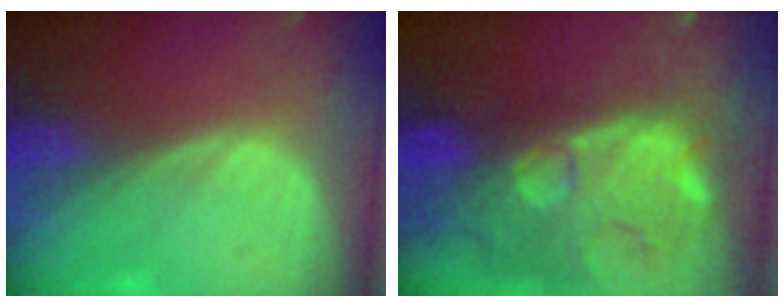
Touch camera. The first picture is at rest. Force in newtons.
{"total": 14.0, "press": 11.5, "slide": 8.1}